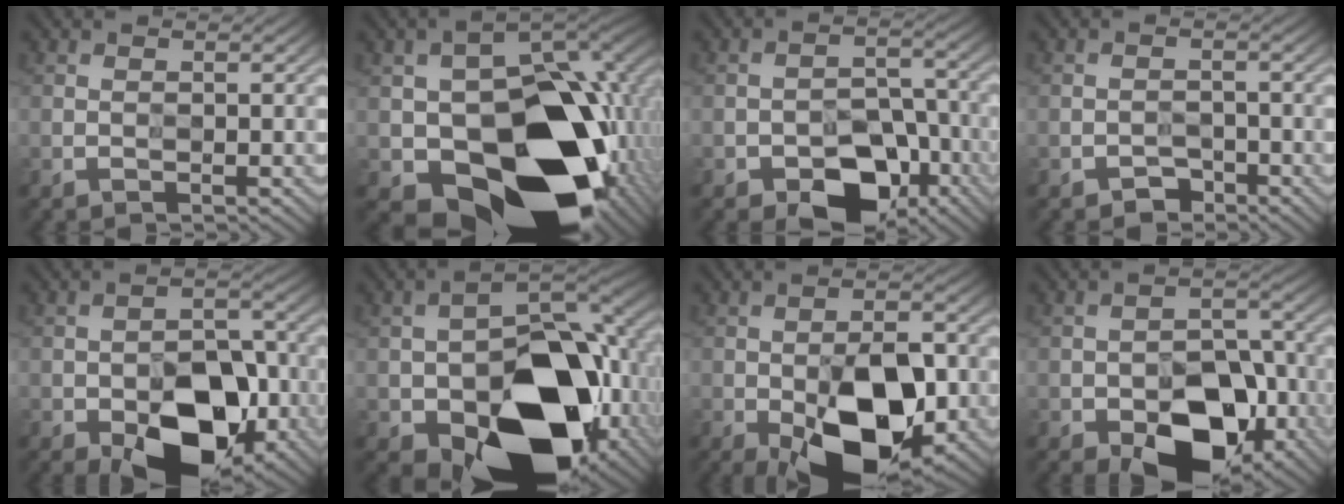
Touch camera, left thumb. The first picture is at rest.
{"total": 20.0, "force": [-4.6, 13.4, 14.2], "torque": [-0.253, -0.035, -0.049]}
{"total": 8.0, "force": [-5.5, 4.3, 3.8], "torque": [-0.047, 0.002, -0.092]}
{"total": 1.7, "force": [-1.5, 0.3, -0.7], "torque": [0.021, 0.005, -0.026]}
{"total": 12.0, "force": [-6.4, 6.5, 7.8], "torque": [-0.110, -0.008, -0.105]}
{"total": 18.0, "force": [-7.0, 11.0, 12.4], "torque": [-0.176, -0.022, -0.107]}
{"total": 14.6, "force": [-6.0, 7.2, 11.2], "torque": [-0.172, -0.013, -0.093]}
{"total": 11.0, "force": [-6.4, 5.9, 6.7], "torque": [-0.088, 0.001, -0.107]}